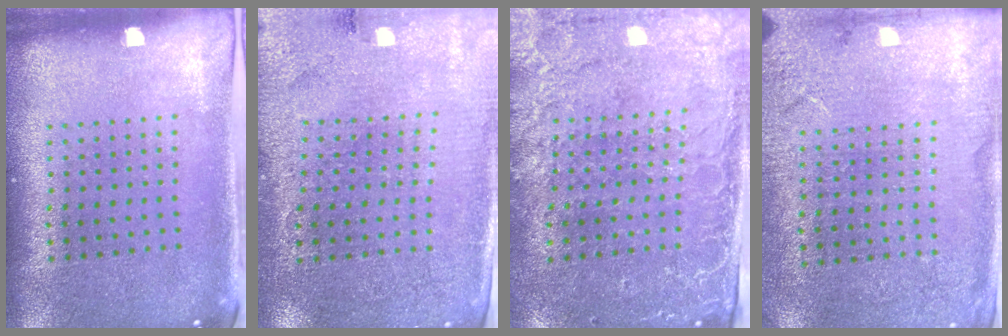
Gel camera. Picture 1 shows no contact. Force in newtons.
{"total": 2.8, "press": 2.7, "slide": 0.5}
{"total": 3.0, "press": 2.8, "slide": 1.2}
{"total": 2.6, "press": 2.6, "slide": 0.2}